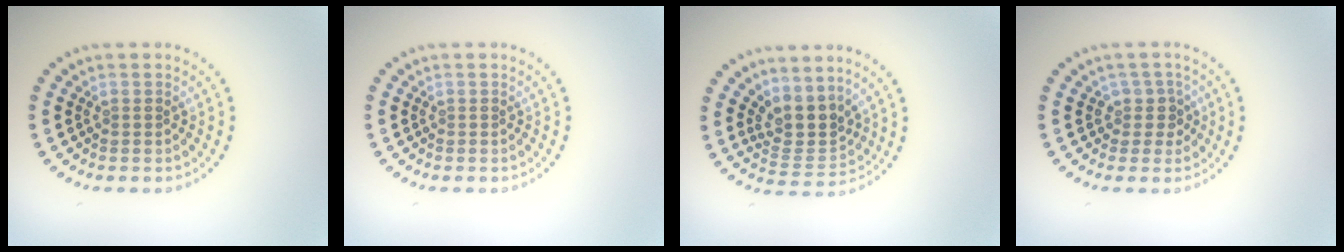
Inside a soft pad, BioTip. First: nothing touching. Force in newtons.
{"total": 0.0}
{"total": 3.3, "press": 2.5, "slide": 2.1}
{"total": 1.8, "press": 1.4, "slide": 1.2}